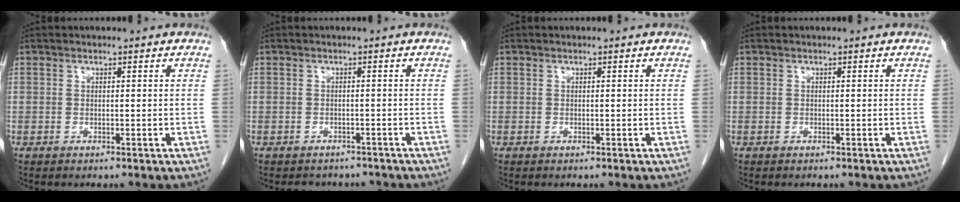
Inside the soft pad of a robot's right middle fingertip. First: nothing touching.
{"total": 4.3, "force": [-3.8, 1.8, 0.2], "torque": [-0.003, 0.002, -0.046]}
{"total": 0.0}
{"total": 0.0}